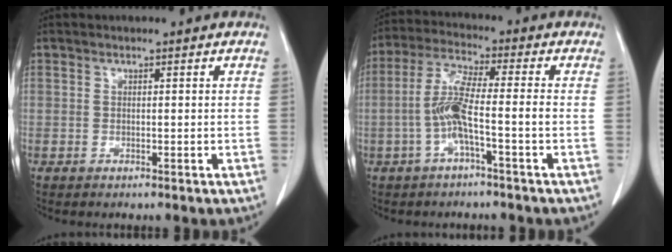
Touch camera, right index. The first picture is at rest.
{"total": 7.2, "force": [-1.9, 0.0, 6.9], "torque": [-0.146, 0.015, -0.040]}